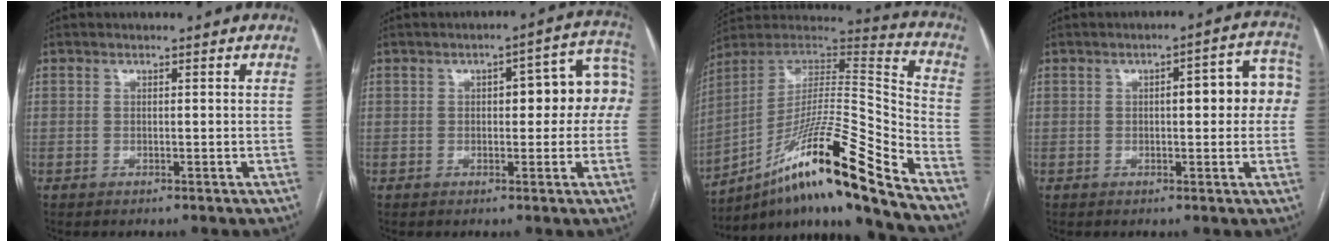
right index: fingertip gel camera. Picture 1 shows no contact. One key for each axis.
{"total": 9.8, "fx": 0.9, "fy": 3.6, "fz": 9.1, "tx": -0.105, "ty": 0.047, "tz": 0.011}
{"total": 22.5, "fx": -14.9, "fy": -0.3, "fz": 16.8, "tx": -0.278, "ty": 0.003, "tz": -0.264}
{"total": 8.6, "fx": 0.8, "fy": 2.6, "fz": 8.1, "tx": -0.092, "ty": 0.035, "tz": 0.005}